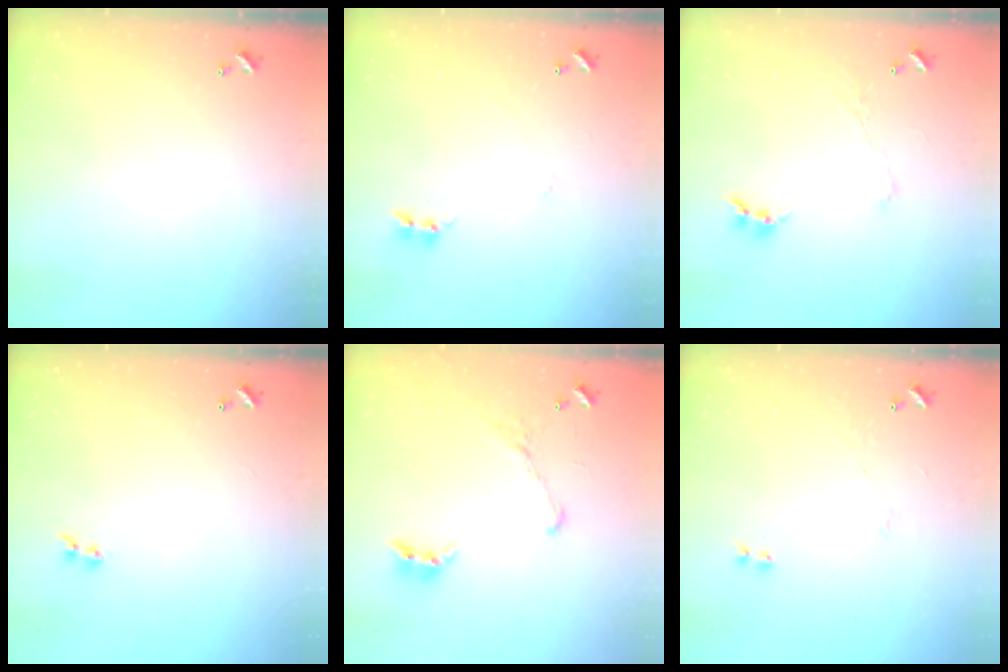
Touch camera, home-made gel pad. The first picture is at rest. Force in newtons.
{"total": 1.1, "press": 0.9, "slide": 0.6}
{"total": 1.0, "press": 0.9, "slide": 0.4}
{"total": 1.9, "press": 1.7, "slide": 0.9}
{"total": 2.0, "press": 2.0, "slide": 0.4}
{"total": 2.4, "press": 2.3, "slide": 0.6}